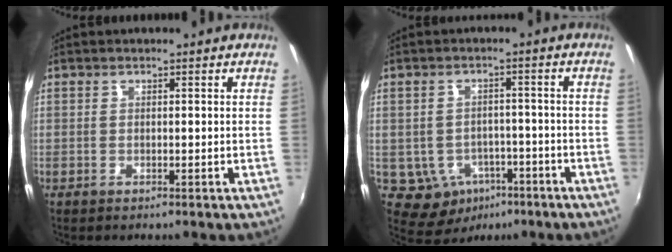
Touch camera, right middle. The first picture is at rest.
{"total": 8.4, "force": [-4.1, 6.8, 2.8], "torque": [-0.071, 0.007, -0.038]}